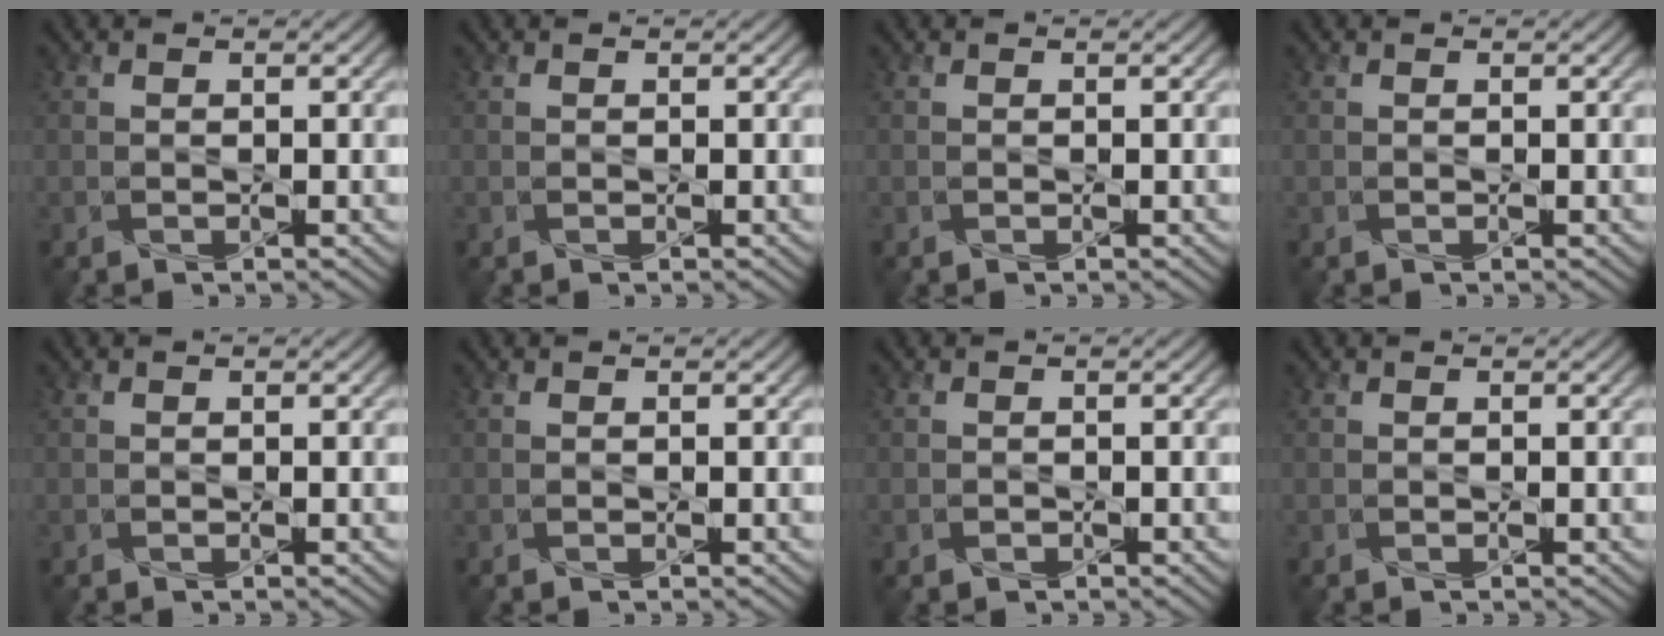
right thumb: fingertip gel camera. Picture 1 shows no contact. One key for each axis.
{"total": 0.0}
{"total": 0.0}
{"total": 0.0}
{"total": 0.0}
{"total": 0.0}
{"total": 0.6, "fx": -0.3, "fy": 0.4, "fz": 0.2, "tx": -0.003, "ty": -0.004, "tz": -0.006}
{"total": 0.0}